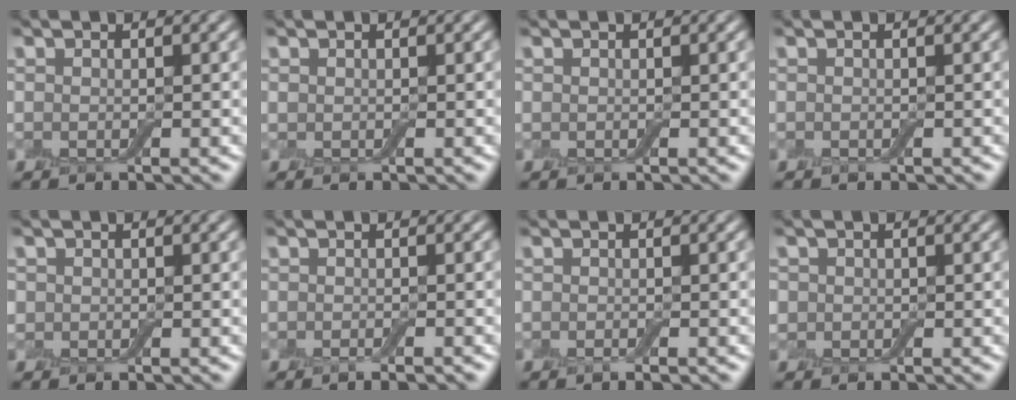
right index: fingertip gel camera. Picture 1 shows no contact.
{"total": 0.0}
{"total": 0.0}
{"total": 0.0}
{"total": 0.8, "force": [0.0, 0.8, 0.1], "torque": [0.003, 0.000, -0.004]}
{"total": 1.0, "force": [-0.6, 0.1, 0.8], "torque": [-0.010, -0.004, -0.010]}
{"total": 0.7, "force": [-0.4, 0.1, 0.6], "torque": [-0.008, -0.003, -0.006]}
{"total": 1.2, "force": [0.0, 1.2, 0.2], "torque": [0.001, -0.001, -0.005]}